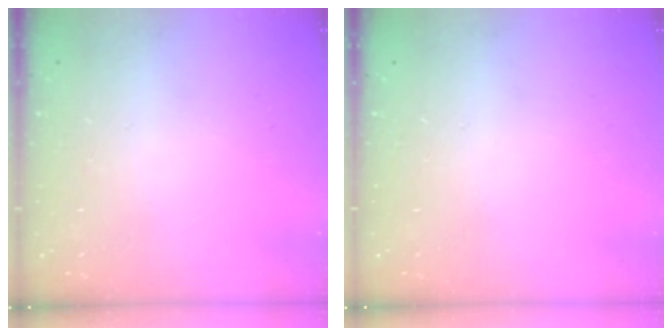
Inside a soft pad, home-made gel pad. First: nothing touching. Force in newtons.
{"total": 0.0}